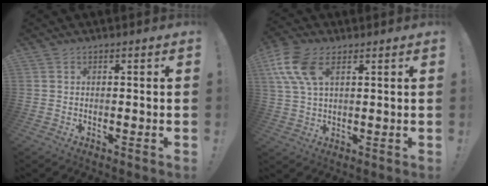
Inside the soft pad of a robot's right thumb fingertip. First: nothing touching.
{"total": 11.2, "force": [4.6, 6.4, 8.0], "torque": [-0.164, -0.008, 0.090]}